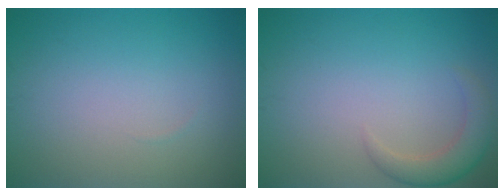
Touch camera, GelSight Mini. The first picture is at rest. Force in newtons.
{"total": 2.9, "press": 2.9, "slide": 0.3}